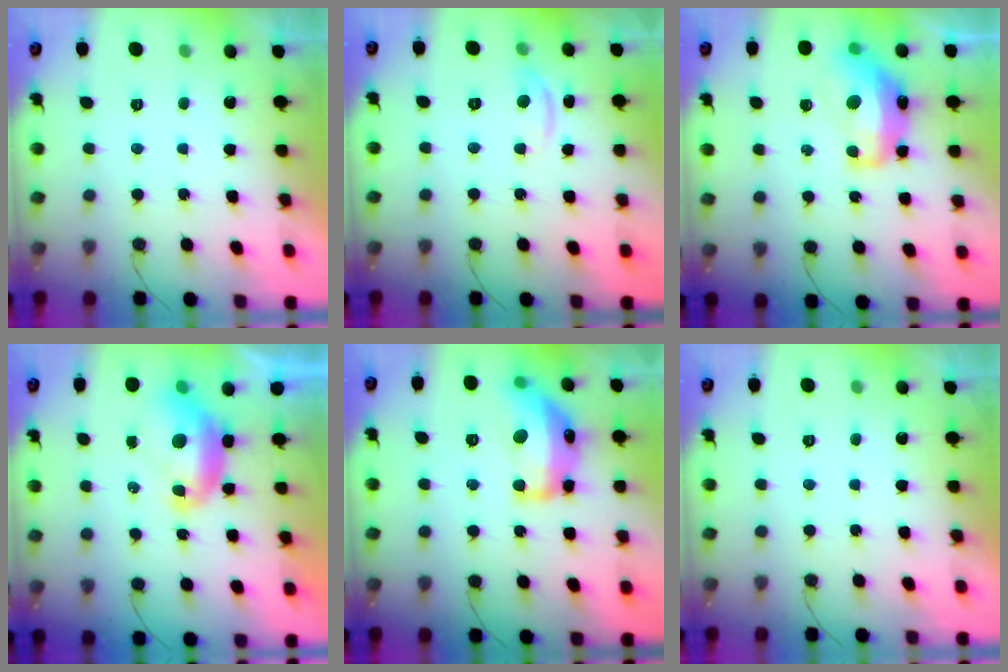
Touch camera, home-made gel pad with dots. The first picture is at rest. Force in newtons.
{"total": 4.8, "press": 4.7, "slide": 0.3}
{"total": 15.0, "press": 14.9, "slide": 1.8}
{"total": 8.1, "press": 8.0, "slide": 0.9}
{"total": 18.4, "press": 18.4, "slide": 0.6}
{"total": 0.0}